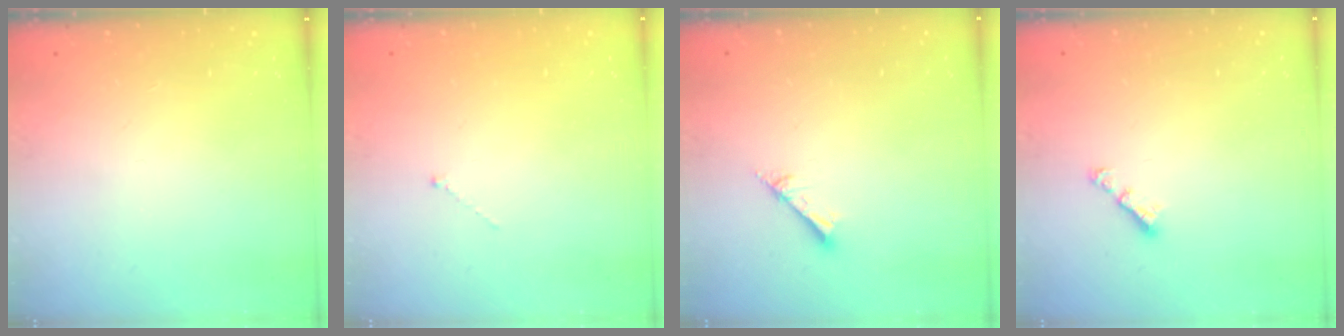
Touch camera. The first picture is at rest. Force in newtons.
{"total": 0.0}
{"total": 3.3, "press": 3.3, "slide": 0.0}
{"total": 3.3, "press": 3.3, "slide": 0.4}